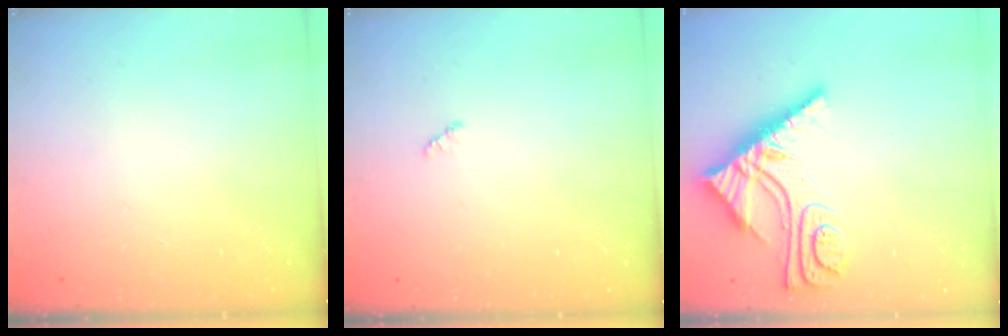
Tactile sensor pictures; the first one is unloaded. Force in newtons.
{"total": 1.3, "press": 1.3, "slide": 0.2}
{"total": 13.2, "press": 13.1, "slide": 1.5}